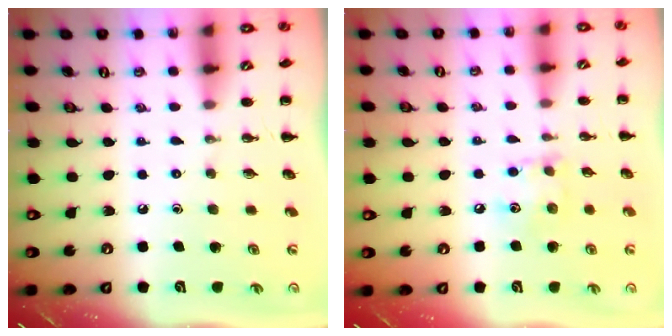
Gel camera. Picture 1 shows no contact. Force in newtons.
{"total": 7.0, "press": 7.0, "slide": 0.7}